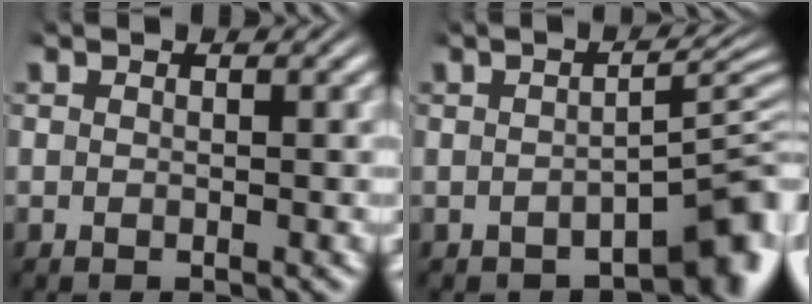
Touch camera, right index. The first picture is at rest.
{"total": 5.0, "force": [-1.9, 1.8, 4.3], "torque": [-0.045, -0.003, -0.024]}